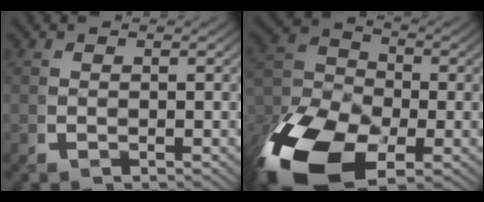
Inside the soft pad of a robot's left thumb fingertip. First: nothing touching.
{"total": 13.4, "force": [-5.2, 8.2, 9.3], "torque": [-0.171, -0.037, -0.074]}